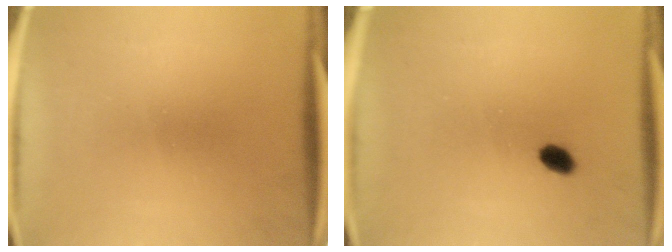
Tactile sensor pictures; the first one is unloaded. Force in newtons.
{"total": 2.4}